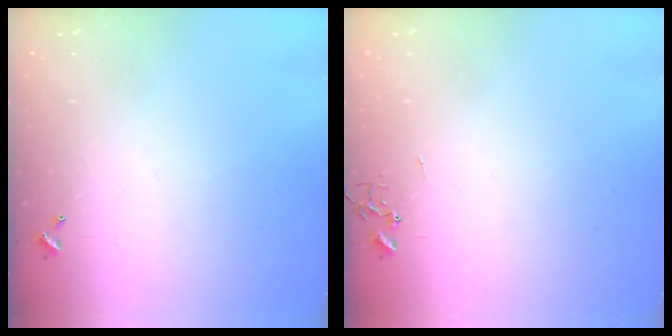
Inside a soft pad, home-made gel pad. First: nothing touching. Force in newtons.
{"total": 0.0}